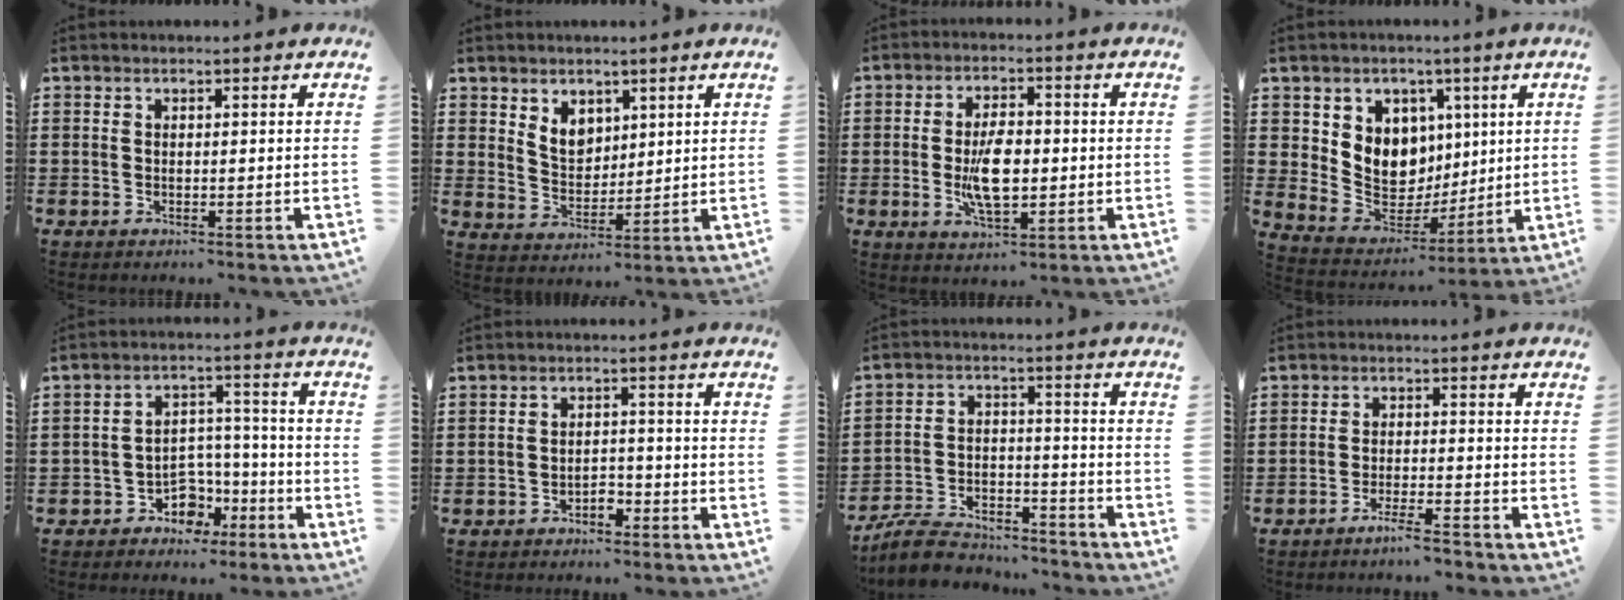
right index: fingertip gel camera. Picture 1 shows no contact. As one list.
[{"total": 4.9, "force": [2.5, 3.5, 2.2], "torque": [-0.048, 0.008, 0.045]}, {"total": 7.5, "force": [-0.7, 3.5, 6.6], "torque": [-0.128, -0.005, -0.017]}, {"total": 8.5, "force": [2.7, 7.8, 2.1], "torque": [-0.063, -0.031, 0.056]}, {"total": 5.9, "force": [-3.3, 4.4, 2.1], "torque": [-0.035, 0.020, -0.060]}, {"total": 2.6, "force": [-1.9, 1.2, 1.3], "torque": [-0.028, 0.004, -0.039]}, {"total": 6.9, "force": [-6.5, 1.6, 1.6], "torque": [-0.042, 0.014, -0.126]}, {"total": 3.3, "force": [-3.0, -0.1, 1.5], "torque": [-0.025, 0.001, -0.056]}]